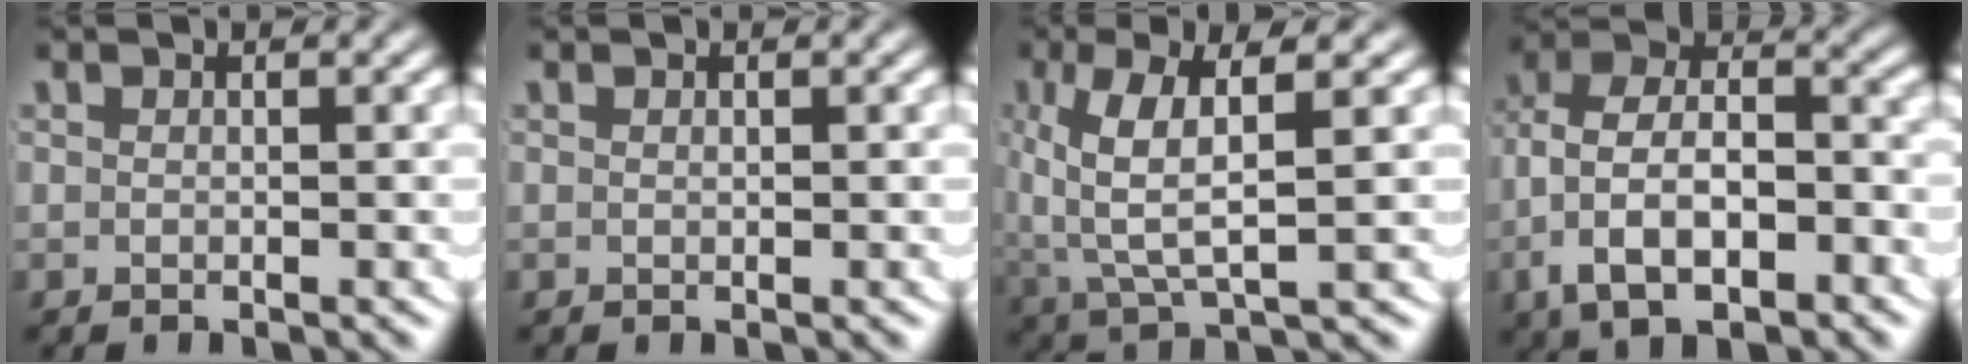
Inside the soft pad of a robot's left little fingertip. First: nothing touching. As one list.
[{"total": 0.0}, {"total": 5.5, "force": [0.9, 2.1, 5.0], "torque": [-0.104, -0.002, 0.024]}, {"total": 7.5, "force": [-1.5, 5.0, 5.4], "torque": [-0.107, -0.023, -0.016]}]